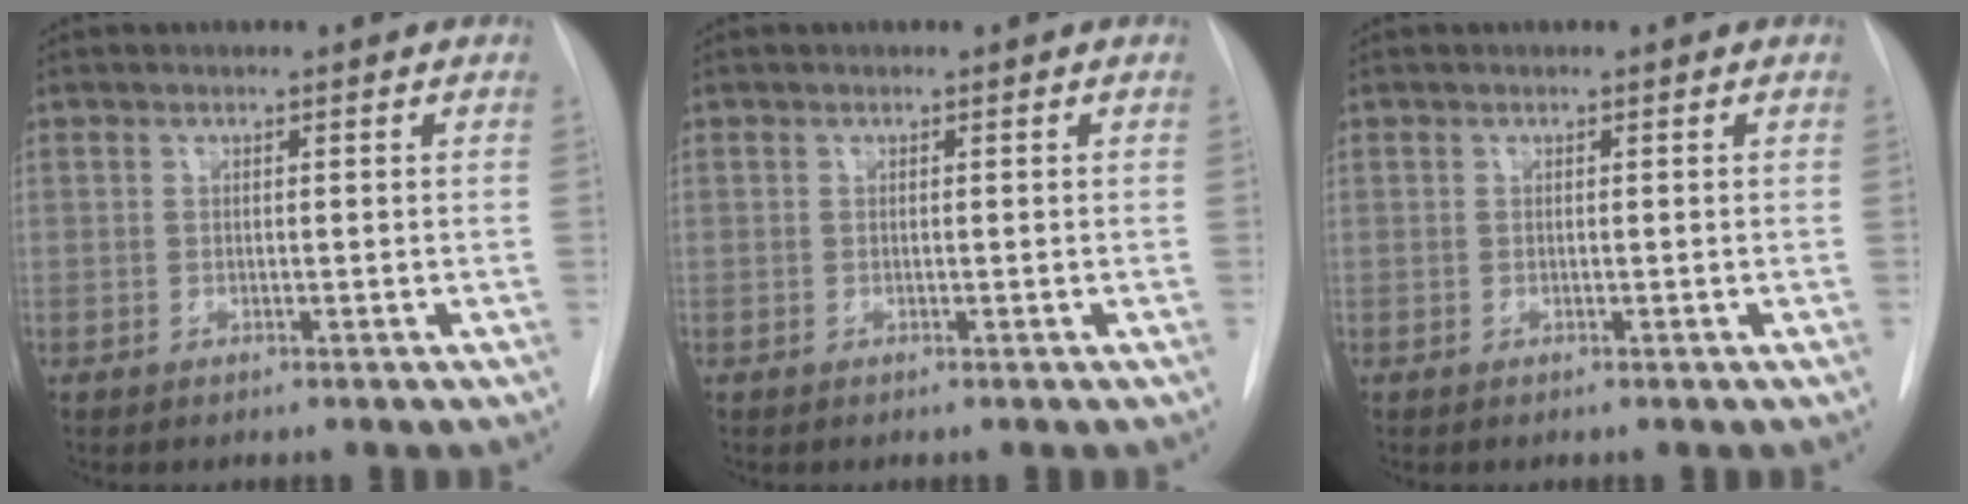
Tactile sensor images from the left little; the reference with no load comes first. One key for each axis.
{"total": 0.0}
{"total": 0.0}